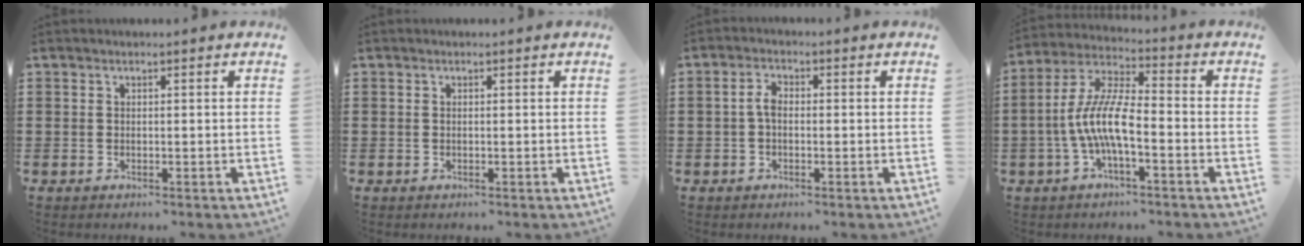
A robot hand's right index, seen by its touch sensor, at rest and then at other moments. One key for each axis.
{"total": 0.0}
{"total": 2.9, "fx": -0.3, "fy": 1.5, "fz": 2.4, "tx": -0.056, "ty": 0.002, "tz": -0.009}
{"total": 9.1, "fx": -2.7, "fy": 2.5, "fz": 8.4, "tx": -0.198, "ty": -0.015, "tz": -0.060}